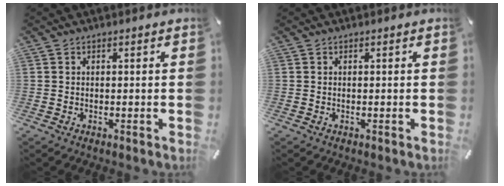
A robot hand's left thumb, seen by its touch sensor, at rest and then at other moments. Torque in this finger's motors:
{"motor_torque": [-0.02, -0.01, 0.03, -0.03, 0.00]}